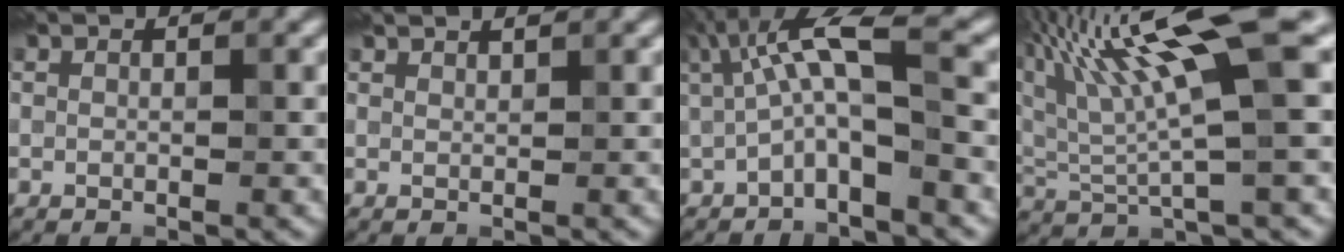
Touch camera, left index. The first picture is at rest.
{"total": 1.4, "force": [1.3, -0.4, -0.4], "torque": [0.010, 0.010, 0.022]}
{"total": 3.8, "force": [0.0, 0.3, 3.8], "torque": [-0.101, -0.001, 0.026]}
{"total": 8.5, "force": [3.3, 0.7, 7.9], "torque": [-0.174, 0.002, 0.094]}